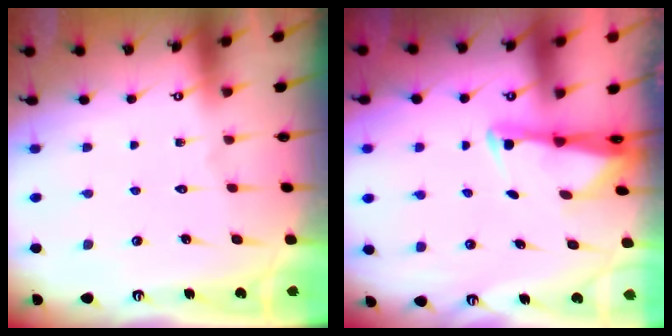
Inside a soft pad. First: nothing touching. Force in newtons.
{"total": 2.5, "press": 2.4, "slide": 0.5}